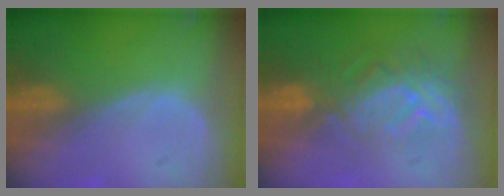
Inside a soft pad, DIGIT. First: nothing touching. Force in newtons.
{"total": 9.5, "press": 8.3, "slide": 4.7}